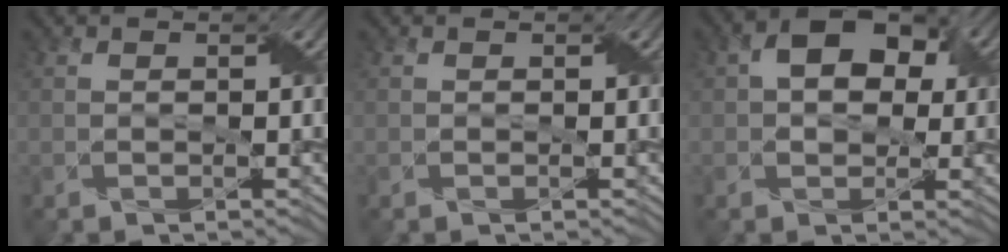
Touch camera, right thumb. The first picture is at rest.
{"total": 0.0}
{"total": 6.7, "force": [1.6, 4.6, 4.7], "torque": [-0.078, 0.009, 0.017]}